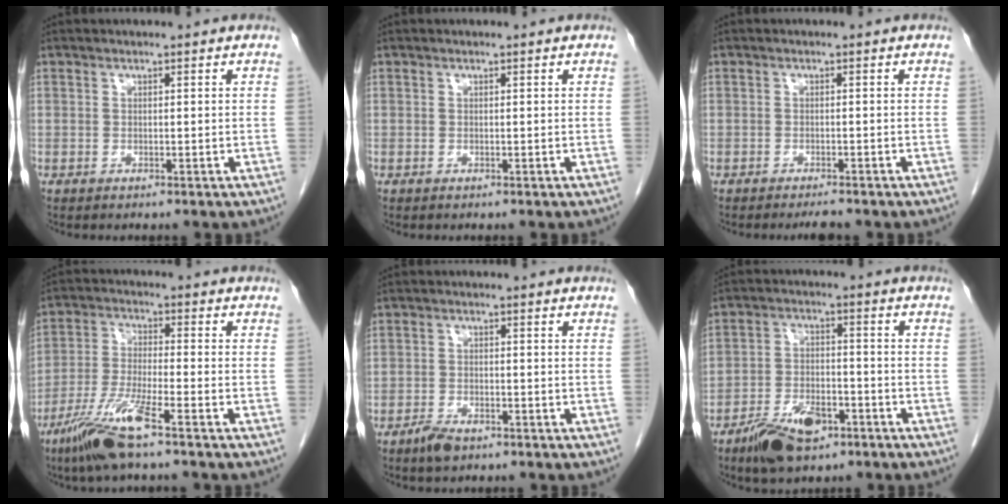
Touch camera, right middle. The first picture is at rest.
{"total": 0.0}
{"total": 1.8, "force": [-1.6, 0.1, 0.7], "torque": [-0.014, -0.004, -0.022]}
{"total": 9.4, "force": [-6.2, 0.2, 7.1], "torque": [-0.153, -0.024, -0.125]}
{"total": 3.2, "force": [-2.4, 1.2, 1.9], "torque": [-0.040, -0.002, -0.040]}
{"total": 8.5, "force": [-5.4, 3.7, 5.4], "torque": [-0.106, -0.001, -0.094]}